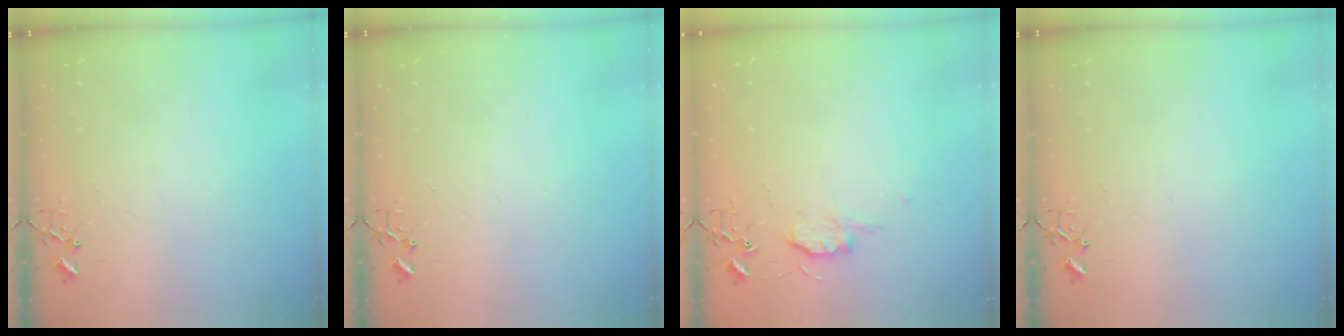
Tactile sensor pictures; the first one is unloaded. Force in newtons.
{"total": 0.0}
{"total": 7.3, "press": 7.3, "slide": 0.7}
{"total": 0.0}